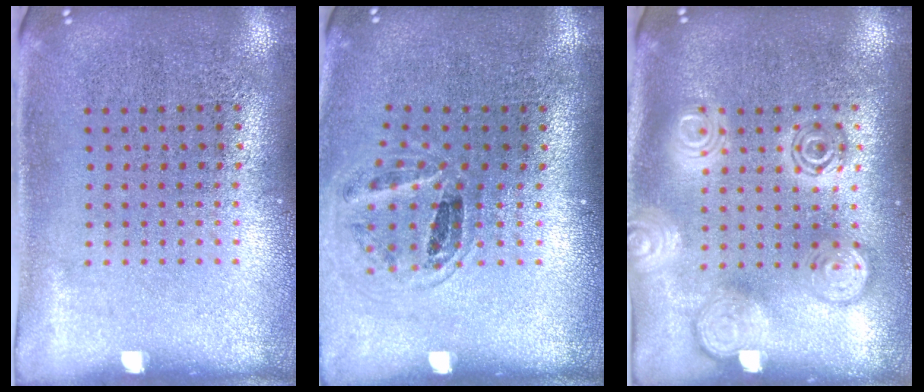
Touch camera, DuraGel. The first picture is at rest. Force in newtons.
{"total": 1.1, "press": 1.0, "slide": 0.3}
{"total": 2.8, "press": 2.8, "slide": 0.5}